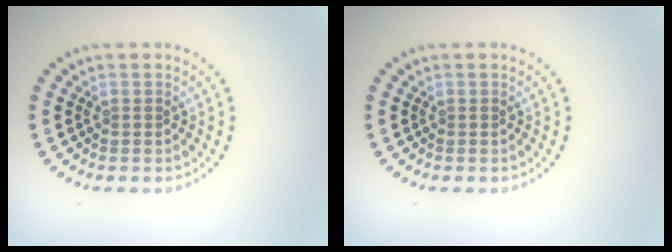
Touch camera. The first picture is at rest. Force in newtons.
{"total": 0.0}